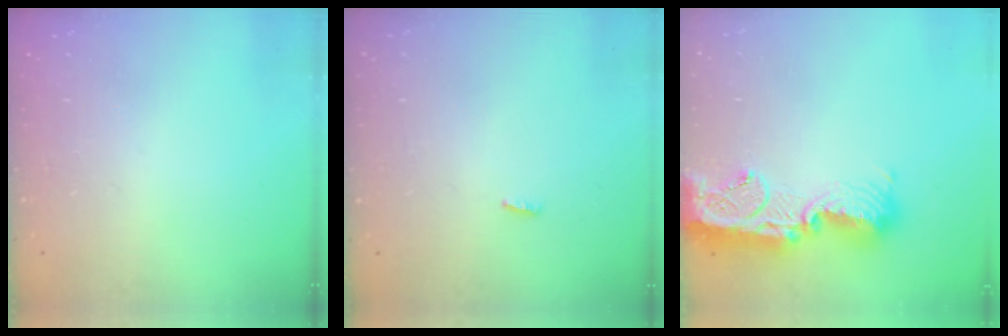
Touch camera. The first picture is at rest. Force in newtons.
{"total": 2.3, "press": 2.1, "slide": 0.8}
{"total": 16.6, "press": 16.6, "slide": 1.4}